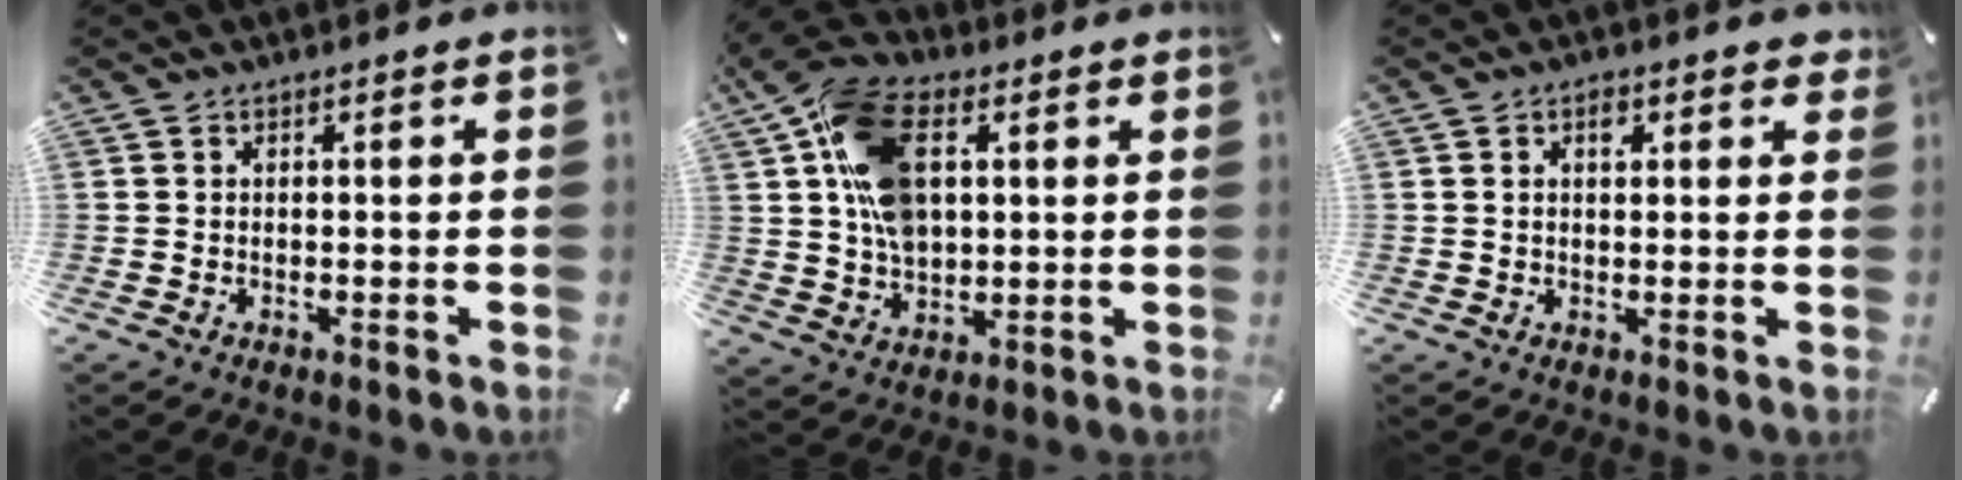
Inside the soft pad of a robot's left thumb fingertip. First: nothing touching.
{"total": 16.1, "force": [4.7, 10.6, 11.2], "torque": [-0.236, 0.004, 0.087]}
{"total": 2.8, "force": [1.4, 1.6, 1.8], "torque": [-0.015, -0.005, 0.020]}